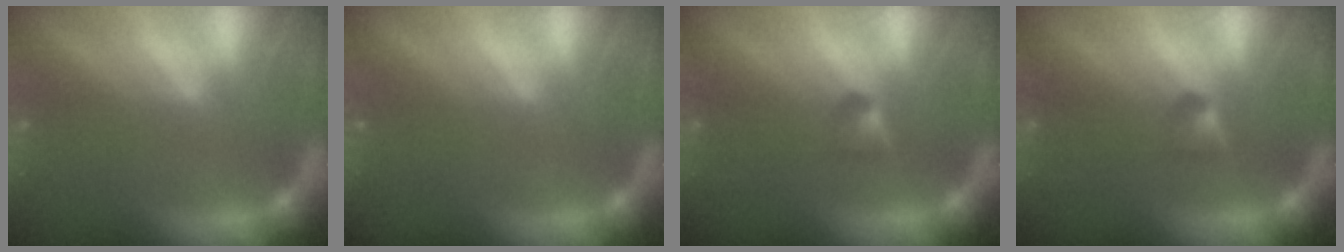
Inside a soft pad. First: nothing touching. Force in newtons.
{"total": 0.0}
{"total": 1.4}
{"total": 1.4}